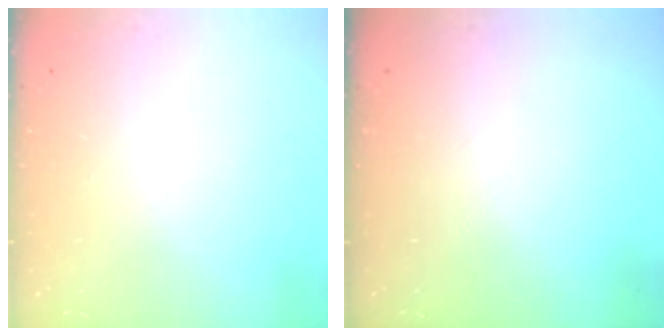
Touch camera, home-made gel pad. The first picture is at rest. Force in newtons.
{"total": 0.0}